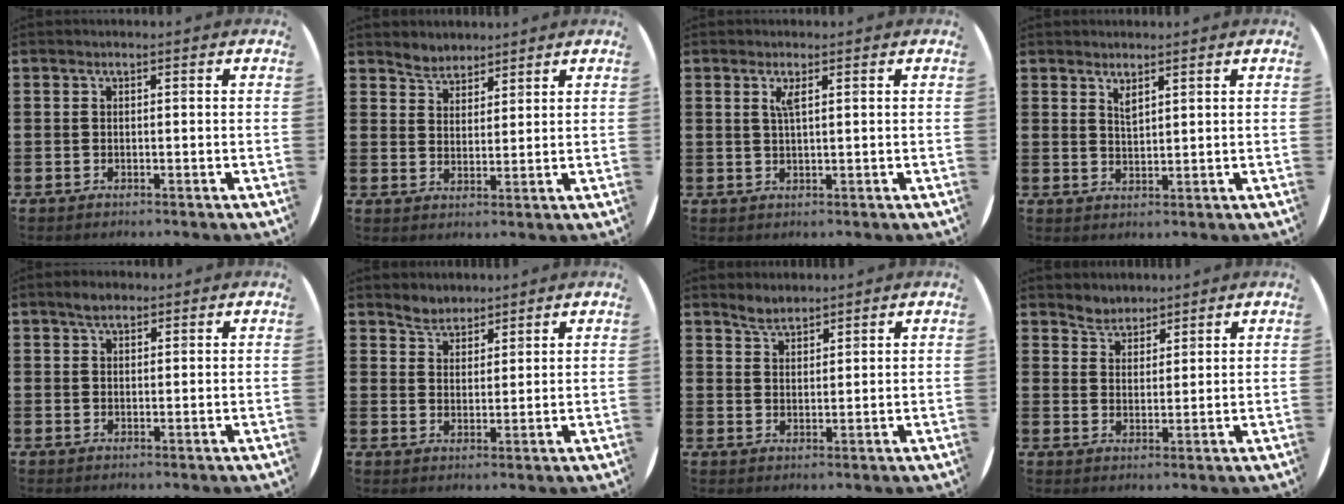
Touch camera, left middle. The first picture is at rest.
{"total": 3.1, "force": [3.0, 1.0, -0.3], "torque": [-0.001, -0.004, 0.057]}
{"total": 1.8, "force": [1.0, 0.2, 1.5], "torque": [-0.024, 0.000, 0.014]}
{"total": 1.7, "force": [1.6, 0.3, 0.6], "torque": [-0.006, -0.002, 0.027]}
{"total": 2.2, "force": [1.7, 0.9, 0.9], "torque": [-0.012, 0.003, 0.030]}
{"total": 3.2, "force": [3.0, 1.1, -0.2], "torque": [-0.004, -0.005, 0.058]}
{"total": 2.8, "force": [2.6, 0.9, 0.4], "torque": [-0.012, 0.001, 0.050]}
{"total": 3.1, "force": [2.9, 0.8, -0.5], "torque": [0.001, -0.005, 0.057]}